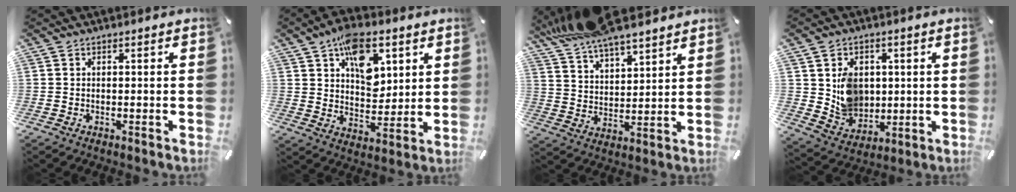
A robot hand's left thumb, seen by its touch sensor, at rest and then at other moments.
{"total": 13.0, "force": [6.2, 8.4, 7.7], "torque": [-0.111, -0.020, 0.112]}
{"total": 12.0, "force": [10.9, 3.0, 4.2], "torque": [-0.109, -0.057, 0.207]}
{"total": 9.6, "force": [2.2, 8.6, 3.7], "torque": [-0.066, -0.004, 0.051]}